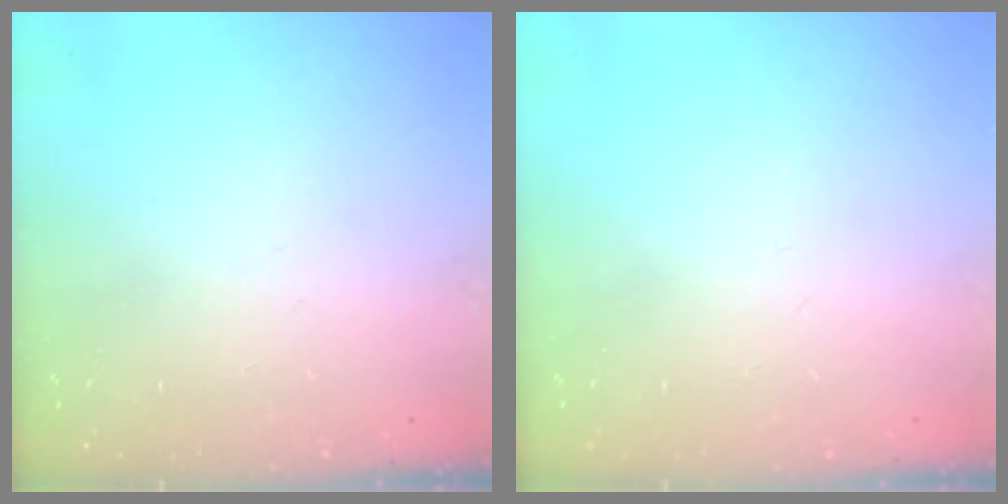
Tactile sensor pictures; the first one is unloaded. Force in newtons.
{"total": 0.0}